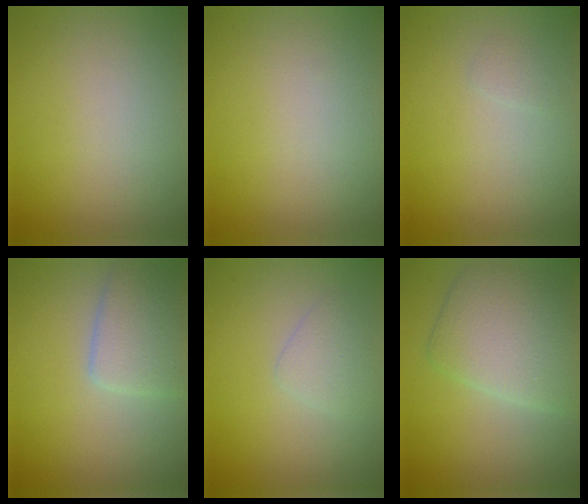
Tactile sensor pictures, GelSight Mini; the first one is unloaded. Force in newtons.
{"total": 0.0}
{"total": 0.6, "press": 0.6, "slide": 0.0}
{"total": 3.8, "press": 3.8, "slide": 0.1}
{"total": 1.6, "press": 1.6, "slide": 0.1}
{"total": 5.5, "press": 5.5, "slide": 0.2}